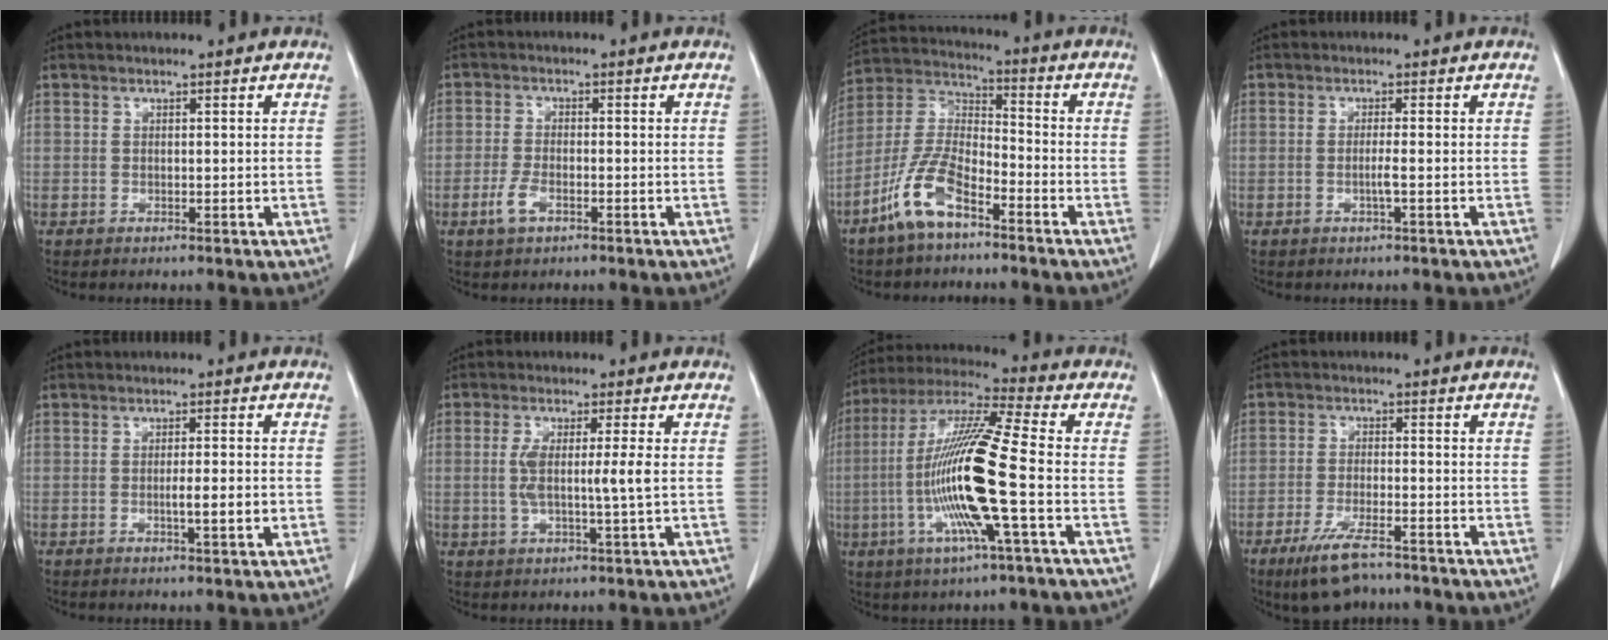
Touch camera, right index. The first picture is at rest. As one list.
[{"total": 3.2, "force": [-1.6, 1.3, 2.5], "torque": [-0.059, 0.000, -0.030]}, {"total": 10.6, "force": [-6.5, 3.8, 7.4], "torque": [-0.171, 0.001, -0.129]}, {"total": 1.6, "force": [-0.5, -0.2, 1.5], "torque": [-0.031, -0.002, -0.009]}, {"total": 3.5, "force": [-0.8, 0.2, 3.5], "torque": [-0.057, -0.003, -0.012]}, {"total": 5.6, "force": [0.1, -0.2, 5.6], "torque": [-0.108, -0.004, 0.002]}, {"total": 16.9, "force": [-3.4, 0.1, 16.6], "torque": [-0.336, -0.007, -0.077]}, {"total": 7.6, "force": [-5.5, 2.0, 4.8], "torque": [-0.093, -0.014, -0.091]}]